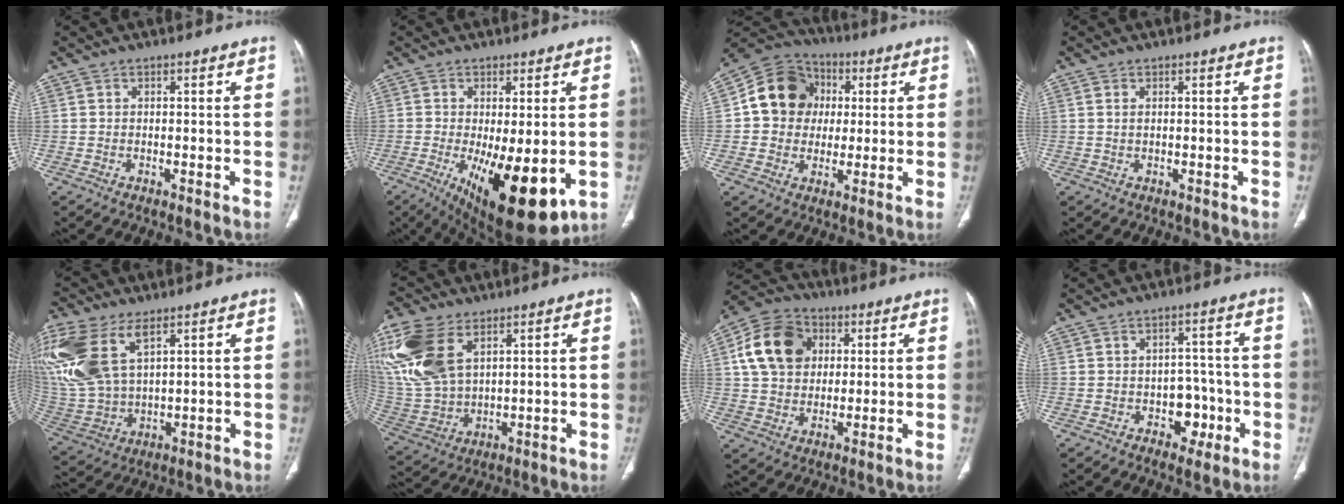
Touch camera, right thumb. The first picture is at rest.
{"total": 16.3, "force": [-4.5, 5.9, 14.5], "torque": [-0.207, -0.029, -0.047]}
{"total": 13.2, "force": [1.8, 11.6, 6.0], "torque": [-0.076, 0.015, 0.022]}
{"total": 0.9, "force": [0.3, 0.4, 0.7], "torque": [-0.021, 0.005, 0.008]}
{"total": 20.8, "force": [9.4, 11.4, 14.6], "torque": [-0.354, -0.009, 0.197]}
{"total": 19.4, "force": [8.4, 11.3, 13.3], "torque": [-0.309, -0.017, 0.175]}
{"total": 14.2, "force": [3.6, 11.1, 8.1], "torque": [-0.131, 0.006, 0.055]}
{"total": 5.9, "force": [-2.1, 4.4, 3.3], "torque": [-0.008, 0.024, -0.024]}